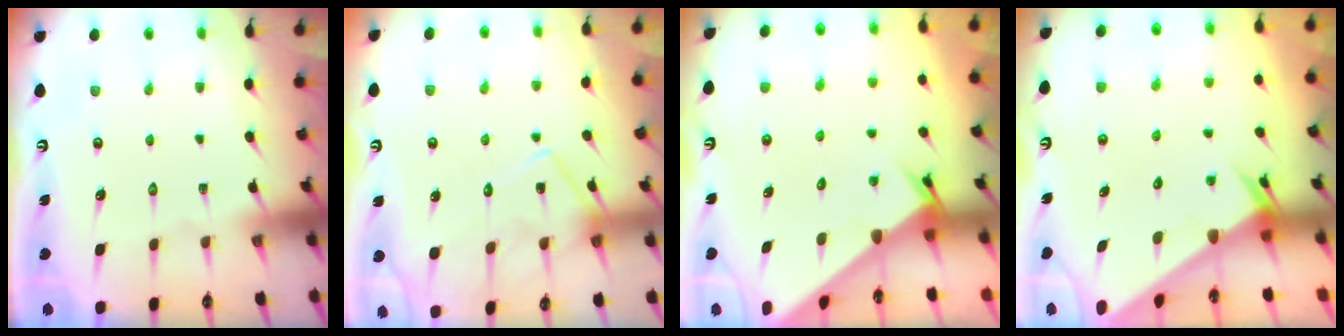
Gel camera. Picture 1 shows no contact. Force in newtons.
{"total": 12.2, "press": 12.2, "slide": 0.5}
{"total": 2.7, "press": 2.7, "slide": 0.1}
{"total": 2.4, "press": 2.4, "slide": 0.0}